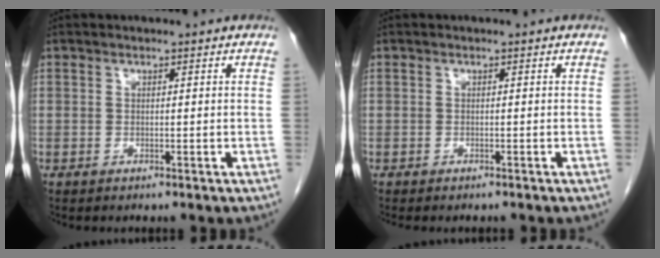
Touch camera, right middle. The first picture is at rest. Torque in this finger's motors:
{"motor_torque": [0.08, -0.05, 0.00, 0.00]}